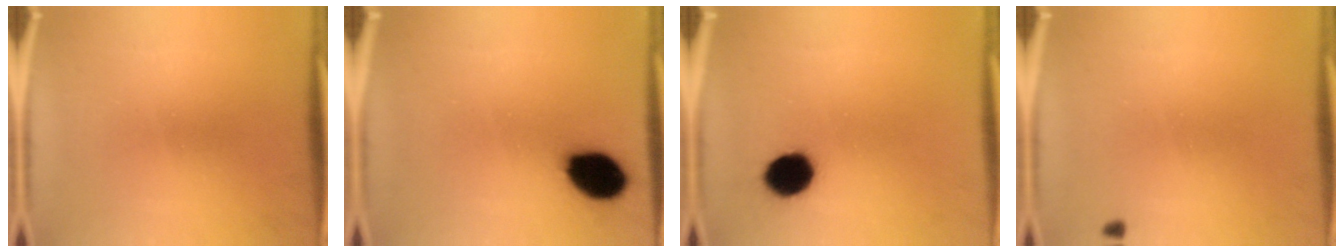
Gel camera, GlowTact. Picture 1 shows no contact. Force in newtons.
{"total": 12.3}
{"total": 8.4}
{"total": 0.6}